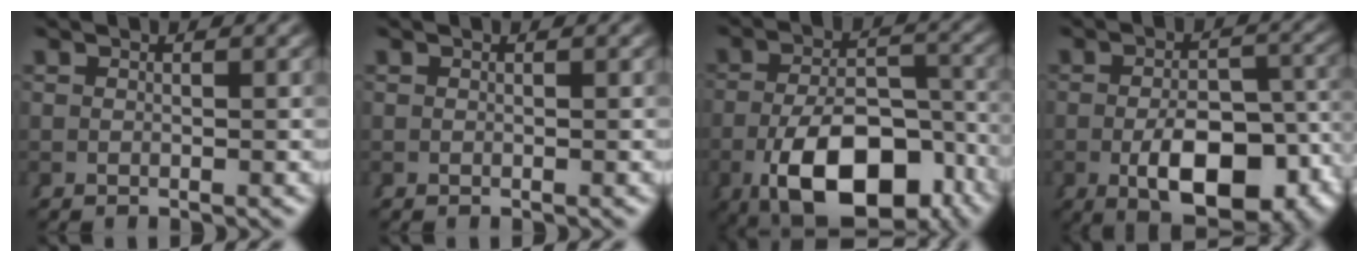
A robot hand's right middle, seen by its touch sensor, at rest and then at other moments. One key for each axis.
{"total": 0.0}
{"total": 12.1, "fx": -6.2, "fy": 5.8, "fz": 8.6, "tx": -0.144, "ty": -0.043, "tz": -0.071}
{"total": 9.8, "fx": -4.5, "fy": 4.3, "fz": 7.6, "tx": -0.112, "ty": -0.031, "tz": -0.052}